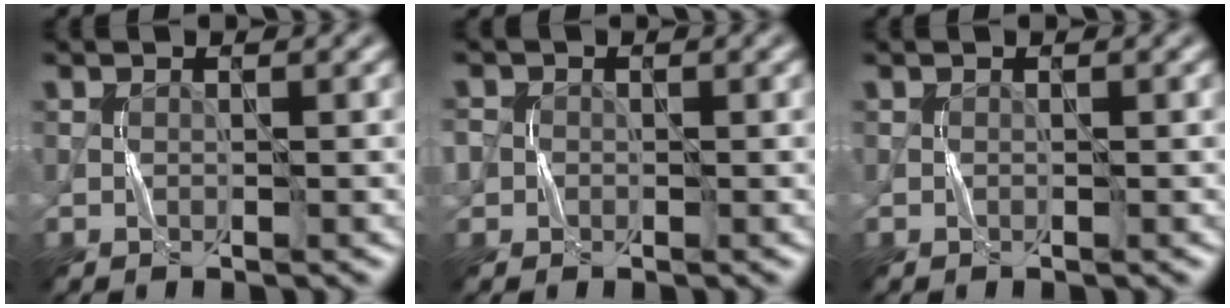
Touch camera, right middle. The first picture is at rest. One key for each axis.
{"total": 1.9, "fx": 0.1, "fy": 1.8, "fz": 0.5, "tx": -0.010, "ty": 0.006, "tz": -0.004}
{"total": 0.0}